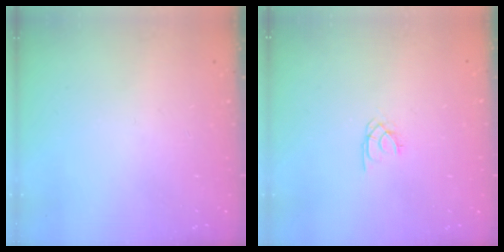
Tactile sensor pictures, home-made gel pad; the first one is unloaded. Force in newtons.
{"total": 1.8, "press": 1.8, "slide": 0.3}